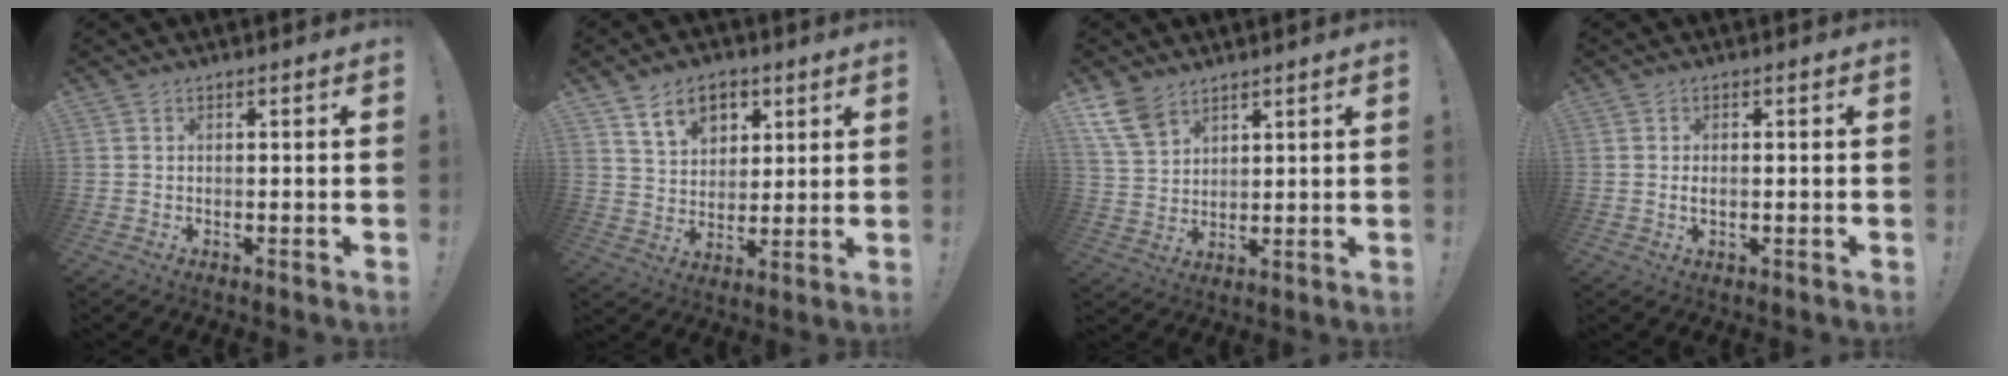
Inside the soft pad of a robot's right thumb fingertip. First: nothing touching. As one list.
[{"total": 11.0, "force": [6.0, 7.6, 5.2], "torque": [-0.077, -0.023, 0.114]}, {"total": 9.6, "force": [6.7, 5.7, 3.8], "torque": [-0.077, -0.032, 0.137]}, {"total": 1.3, "force": [-0.3, 0.6, 1.2], "torque": [-0.028, 0.005, -0.003]}]